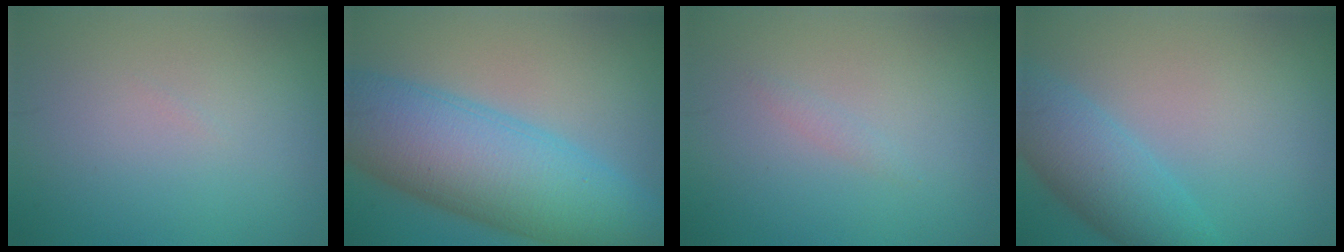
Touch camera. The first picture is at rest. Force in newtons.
{"total": 12.1, "press": 12.1, "slide": 0.4}
{"total": 0.6, "press": 0.6, "slide": 0.1}
{"total": 5.1, "press": 5.1, "slide": 0.3}